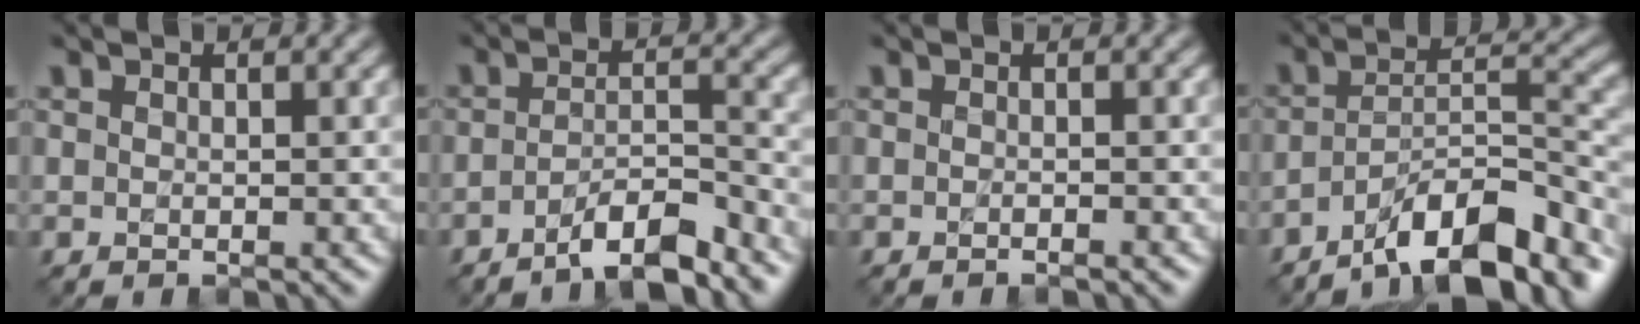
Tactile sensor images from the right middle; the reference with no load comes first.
{"total": 5.5, "force": [-4.1, 1.2, 3.5], "torque": [-0.053, 0.005, -0.070]}
{"total": 0.7, "force": [-0.5, 0.1, 0.5], "torque": [-0.005, -0.001, -0.009]}
{"total": 11.0, "force": [-7.7, 3.2, 7.2], "torque": [-0.105, 0.013, -0.140]}